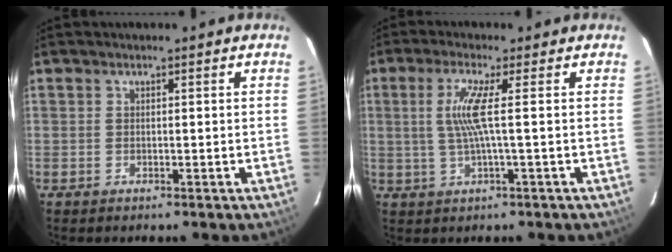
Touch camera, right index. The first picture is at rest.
{"total": 5.6, "force": [0.5, -1.0, 5.5], "torque": [-0.108, -0.003, 0.015]}